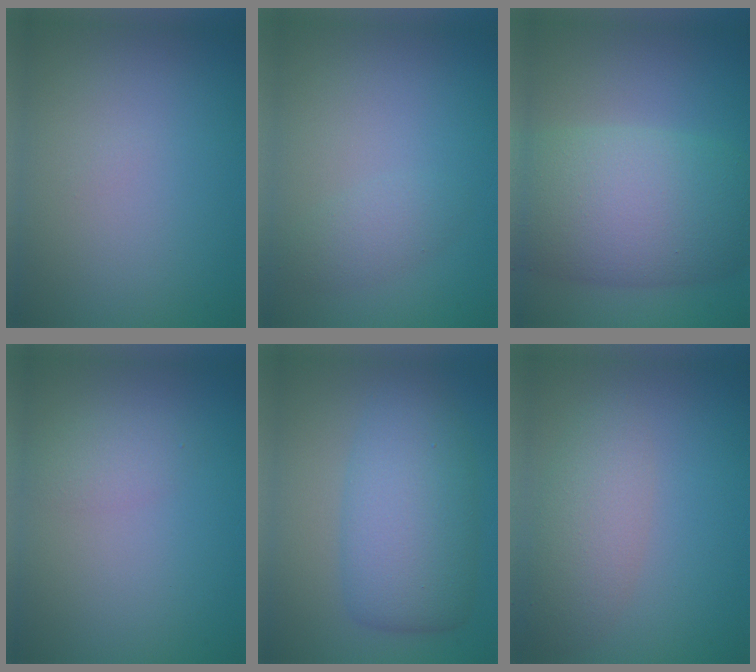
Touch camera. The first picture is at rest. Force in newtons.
{"total": 1.6, "press": 1.6, "slide": 0.1}
{"total": 10.8, "press": 10.8, "slide": 0.5}
{"total": 1.4, "press": 1.4, "slide": 0.0}
{"total": 6.8, "press": 6.8, "slide": 0.2}
{"total": 3.6, "press": 3.6, "slide": 0.1}